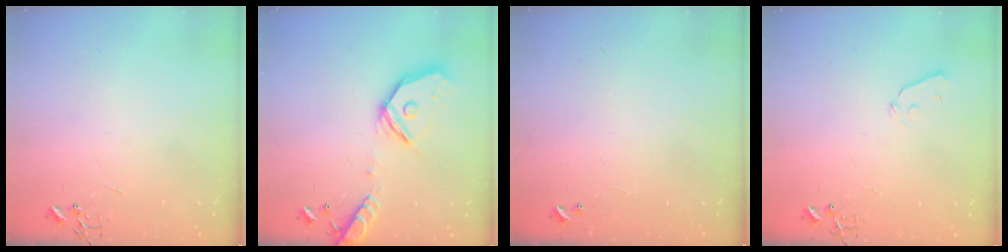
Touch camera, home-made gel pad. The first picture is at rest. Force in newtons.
{"total": 18.4, "press": 18.2, "slide": 3.1}
{"total": 5.1, "press": 5.0, "slide": 0.3}
{"total": 4.0, "press": 4.0, "slide": 0.5}